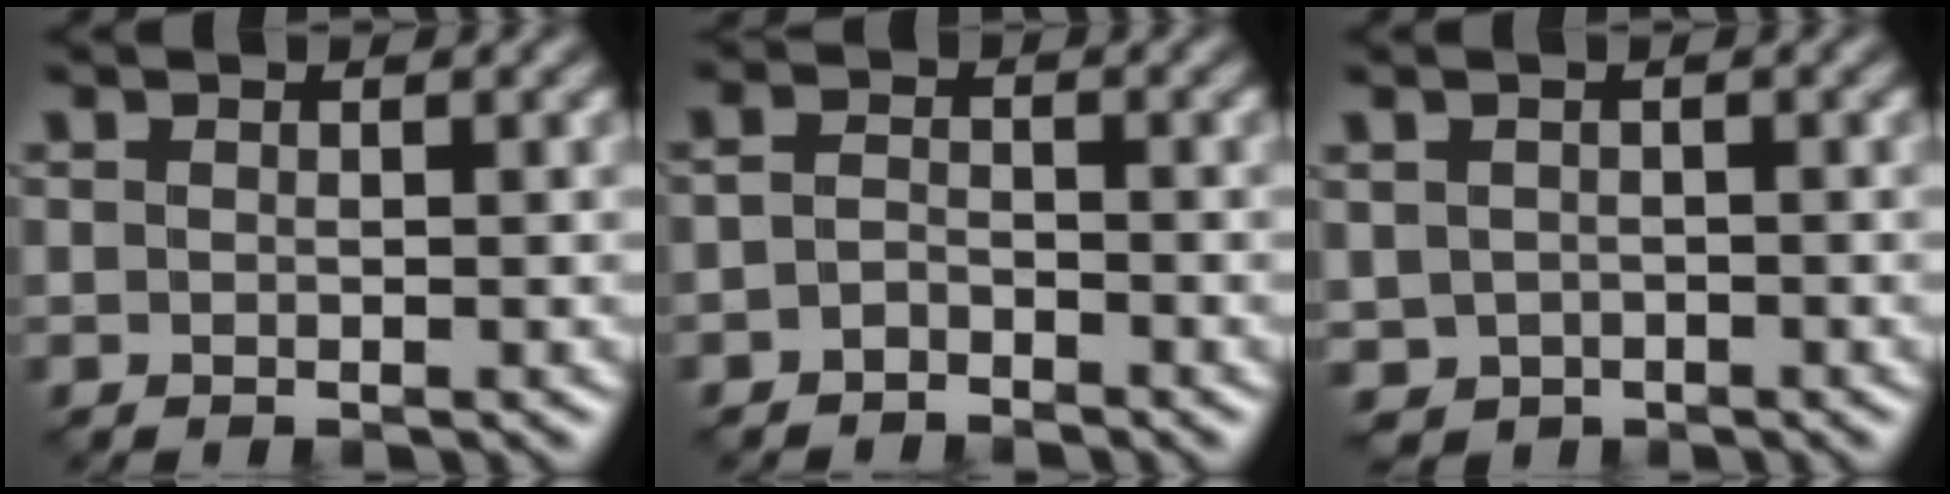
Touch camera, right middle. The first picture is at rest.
{"total": 1.5, "force": [-1.3, 0.6, 0.5], "torque": [-0.016, 0.007, -0.029]}
{"total": 1.7, "force": [-0.6, 1.4, 0.7], "torque": [-0.021, -0.004, -0.010]}